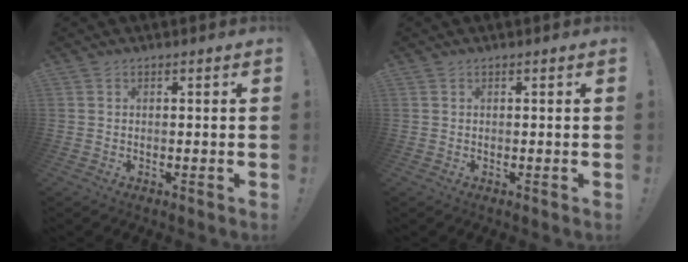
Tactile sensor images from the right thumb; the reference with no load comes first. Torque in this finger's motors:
{"motor_torque": [-0.01, 0.18, 0.05, 0.09, 0.06]}